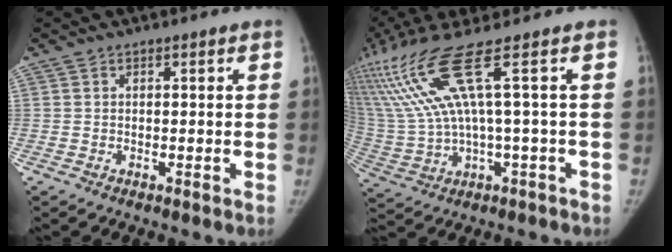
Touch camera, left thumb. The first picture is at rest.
{"total": 17.1, "force": [5.9, 1.3, 16.0], "torque": [-0.369, 0.002, 0.126]}